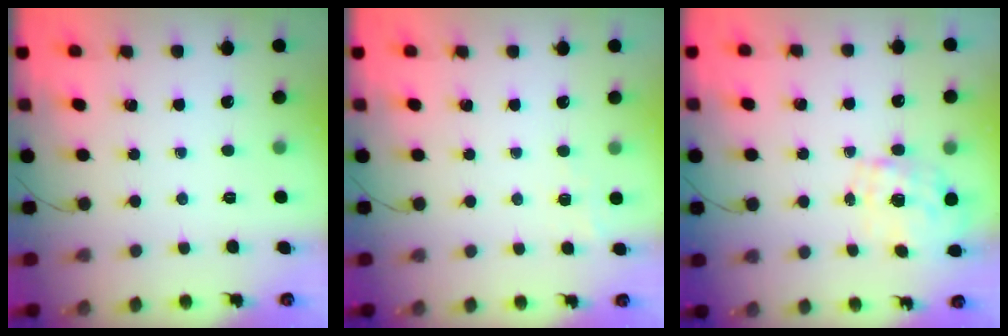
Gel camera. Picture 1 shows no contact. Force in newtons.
{"total": 4.3, "press": 4.2, "slide": 0.9}
{"total": 1.7, "press": 1.5, "slide": 0.7}